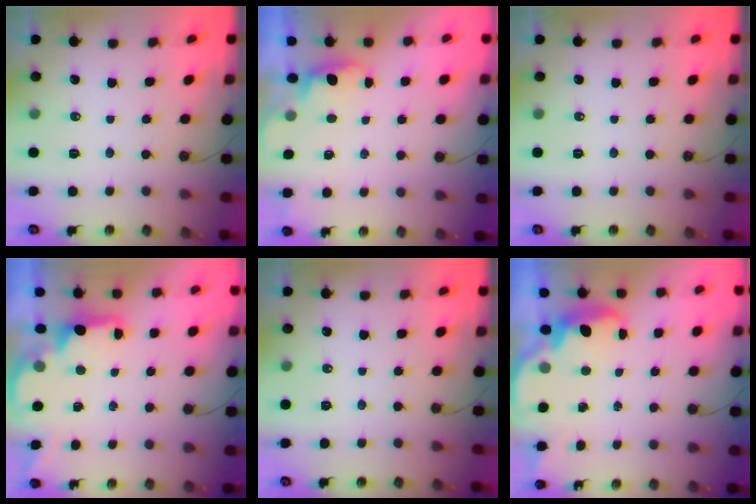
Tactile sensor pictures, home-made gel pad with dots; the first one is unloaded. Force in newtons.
{"total": 0.7, "press": 0.1, "slide": 0.7}
{"total": 0.0}
{"total": 2.0, "press": 1.8, "slide": 0.8}
{"total": 0.0}
{"total": 2.5, "press": 2.4, "slide": 0.6}